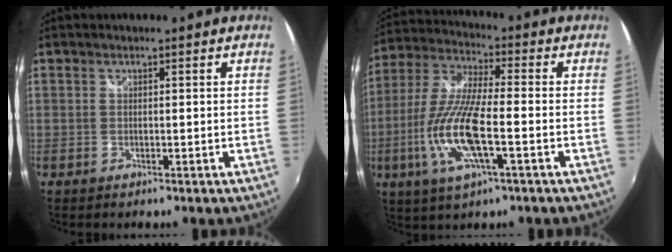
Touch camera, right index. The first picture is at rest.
{"total": 15.2, "force": [-4.4, 3.7, 14.0], "torque": [-0.297, -0.012, -0.088]}